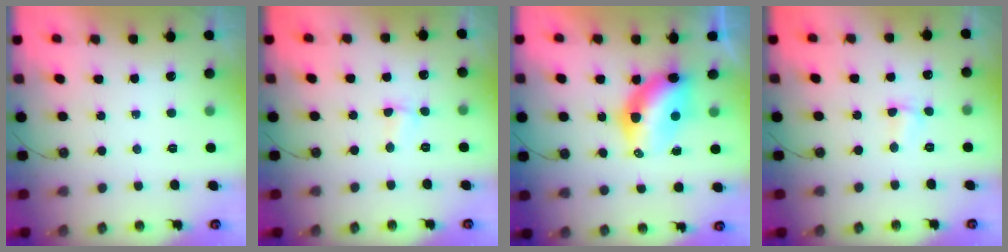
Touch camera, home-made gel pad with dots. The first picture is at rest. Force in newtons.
{"total": 2.2, "press": 2.1, "slide": 0.5}
{"total": 8.4, "press": 8.4, "slide": 0.5}
{"total": 2.0, "press": 1.9, "slide": 0.6}